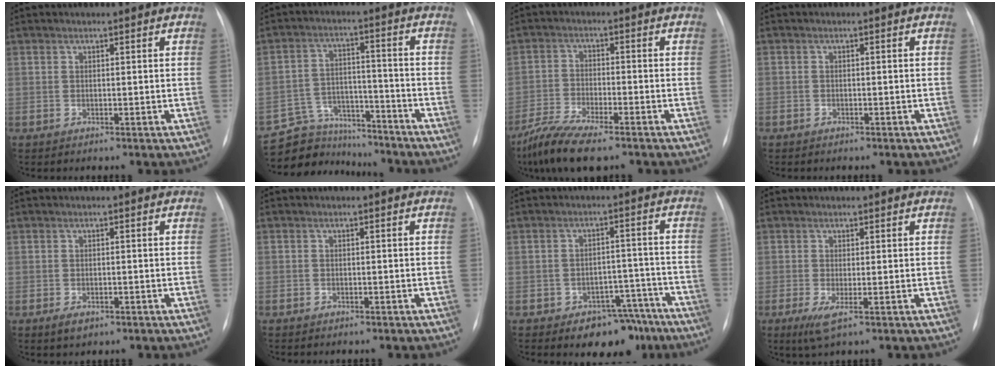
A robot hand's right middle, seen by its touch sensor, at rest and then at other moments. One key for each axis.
{"total": 11.2, "fx": -10.4, "fy": 4.3, "fz": 0.2, "tx": -0.007, "ty": 0.040, "tz": -0.168}
{"total": 9.6, "fx": -7.3, "fy": 1.8, "fz": 6.0, "tx": -0.117, "ty": -0.023, "tz": -0.129}
{"total": 0.9, "fx": -0.6, "fy": 0.6, "fz": 0.0, "tx": -0.007, "ty": 0.003, "tz": -0.009}
{"total": 2.0, "fx": -1.1, "fy": 0.9, "fz": 1.4, "tx": -0.025, "ty": -0.002, "tz": -0.009}
{"total": 0.8, "fx": -0.6, "fy": 0.6, "fz": 0.1, "tx": -0.008, "ty": 0.002, "tz": -0.009}
{"total": 8.2, "fx": -6.0, "fy": 4.5, "fz": 3.4, "tx": -0.016, "ty": 0.029, "tz": -0.079}
{"total": 2.8, "fx": -1.0, "fy": 0.4, "fz": 2.6, "tx": -0.051, "ty": -0.010, "tz": -0.016}